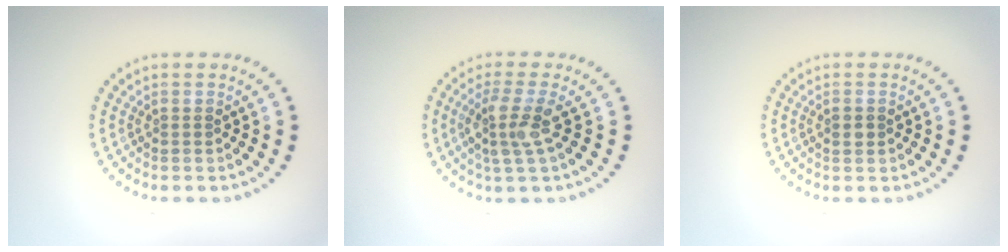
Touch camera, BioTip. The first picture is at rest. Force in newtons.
{"total": 3.1, "press": 2.6, "slide": 1.6}
{"total": 1.3, "press": 1.3, "slide": 0.1}